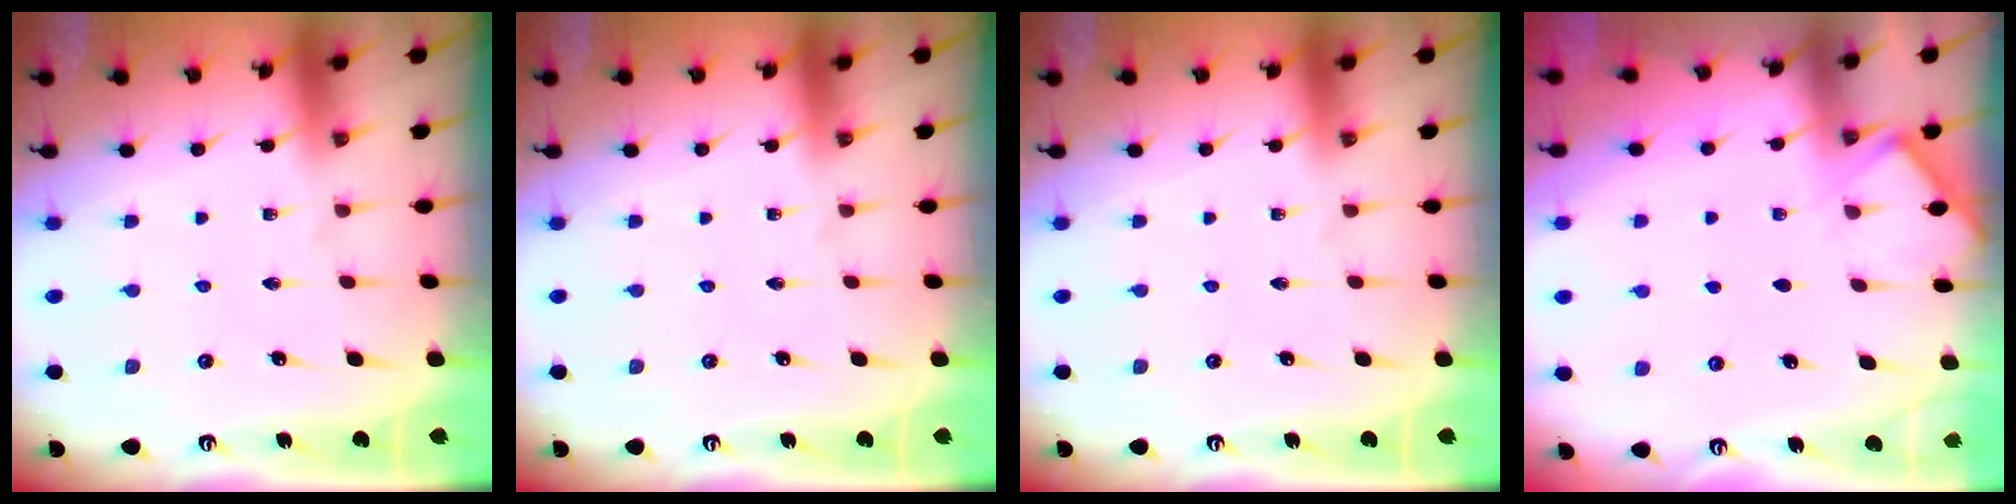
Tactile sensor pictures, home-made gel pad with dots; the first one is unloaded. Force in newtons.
{"total": 0.0}
{"total": 0.0}
{"total": 4.4, "press": 4.3, "slide": 0.5}